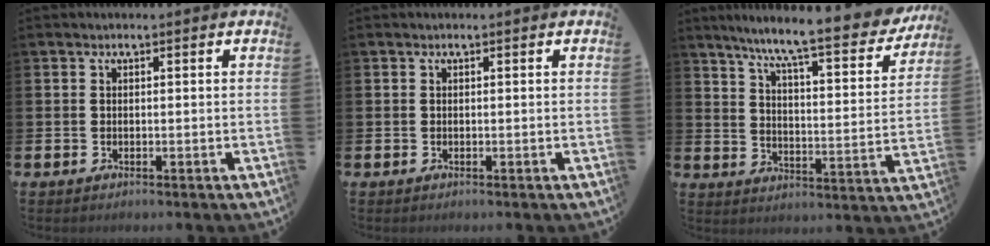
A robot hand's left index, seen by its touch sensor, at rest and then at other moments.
{"total": 0.0}
{"total": 9.2, "force": [8.0, 0.5, 4.6], "torque": [-0.108, -0.060, 0.127]}